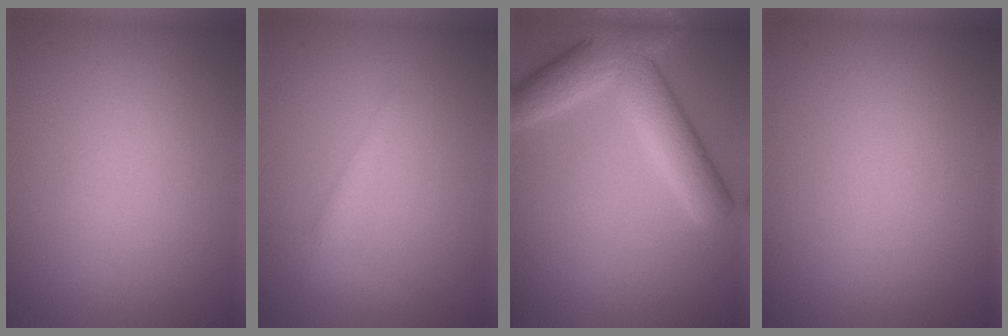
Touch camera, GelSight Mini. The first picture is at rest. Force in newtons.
{"total": 1.4, "press": 1.4, "slide": 0.1}
{"total": 6.8, "press": 6.8, "slide": 0.4}
{"total": 0.0}